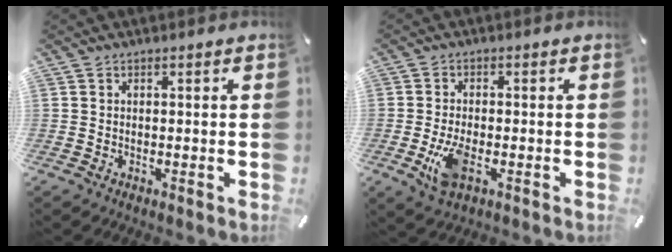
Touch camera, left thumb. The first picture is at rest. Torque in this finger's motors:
{"motor_torque": [0.36, 0.51, 0.08, 0.04, 0.04]}